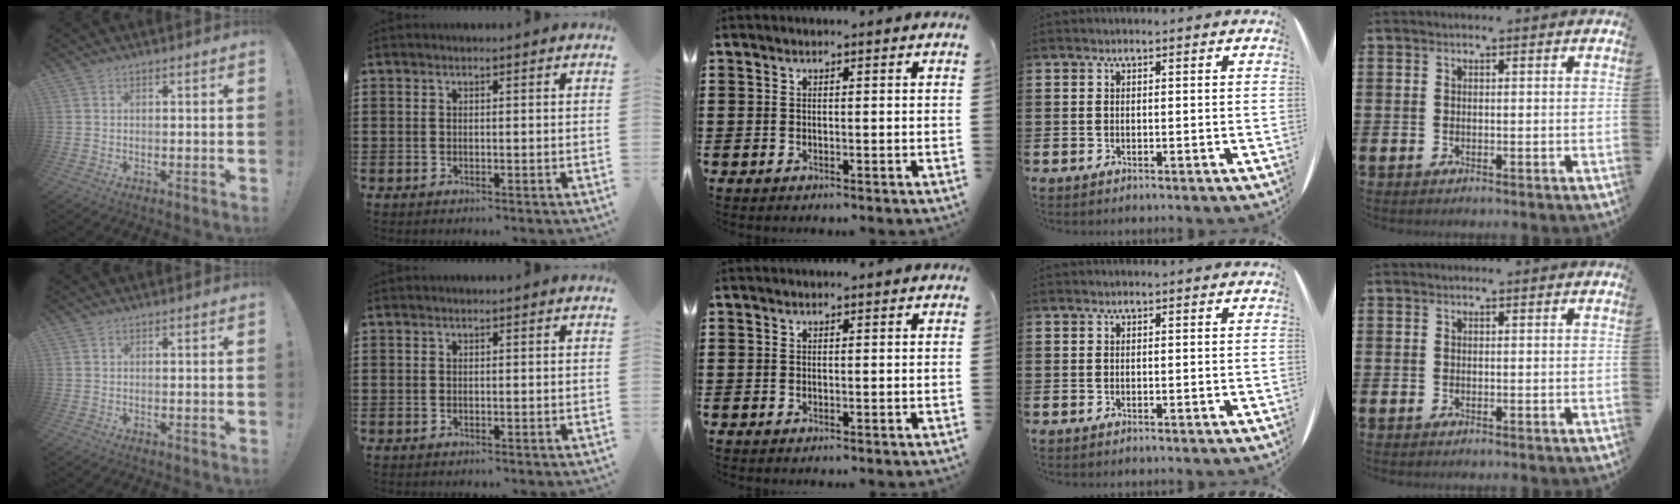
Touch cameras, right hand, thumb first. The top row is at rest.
{}